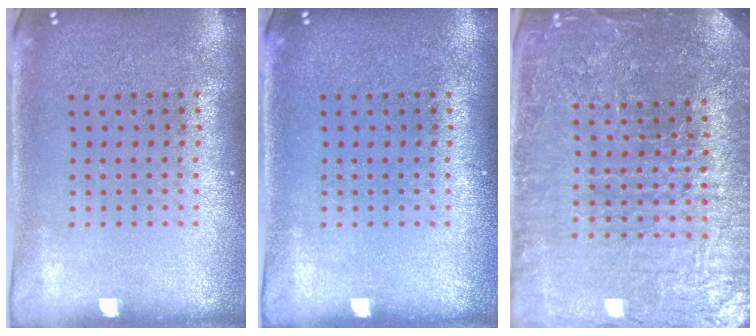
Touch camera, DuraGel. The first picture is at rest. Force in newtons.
{"total": 0.0}
{"total": 5.4, "press": 4.9, "slide": 2.3}